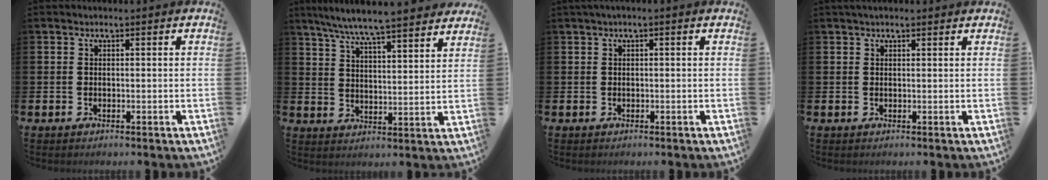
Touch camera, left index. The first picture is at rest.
{"total": 7.8, "force": [7.4, 0.1, 2.4], "torque": [-0.076, -0.041, 0.131]}
{"total": 0.7, "force": [0.1, 0.0, 0.7], "torque": [-0.018, 0.003, 0.003]}
{"total": 1.2, "force": [1.0, 0.3, 0.5], "torque": [-0.008, 0.003, 0.017]}